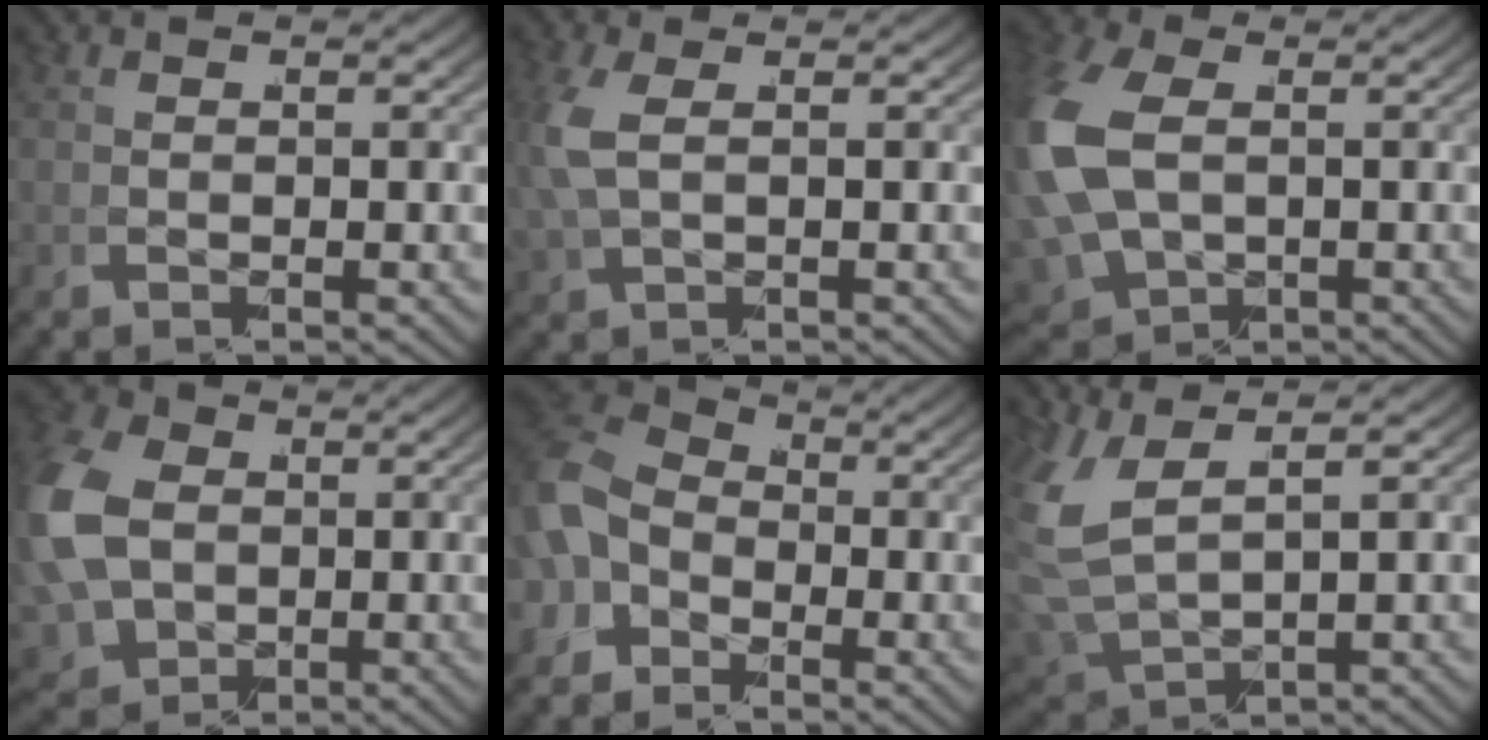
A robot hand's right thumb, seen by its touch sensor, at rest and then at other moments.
{"total": 2.7, "force": [0.8, 1.1, 2.3], "torque": [-0.077, -0.006, 0.030]}
{"total": 9.2, "force": [-0.1, 7.0, 5.9], "torque": [-0.174, -0.052, 0.035]}
{"total": 10.7, "force": [0.0, 8.6, 6.4], "torque": [-0.177, -0.052, 0.033]}
{"total": 7.2, "force": [0.8, 5.8, 4.3], "torque": [-0.102, -0.013, 0.015]}
{"total": 7.8, "force": [2.7, 4.9, 5.5], "torque": [-0.161, -0.020, 0.073]}